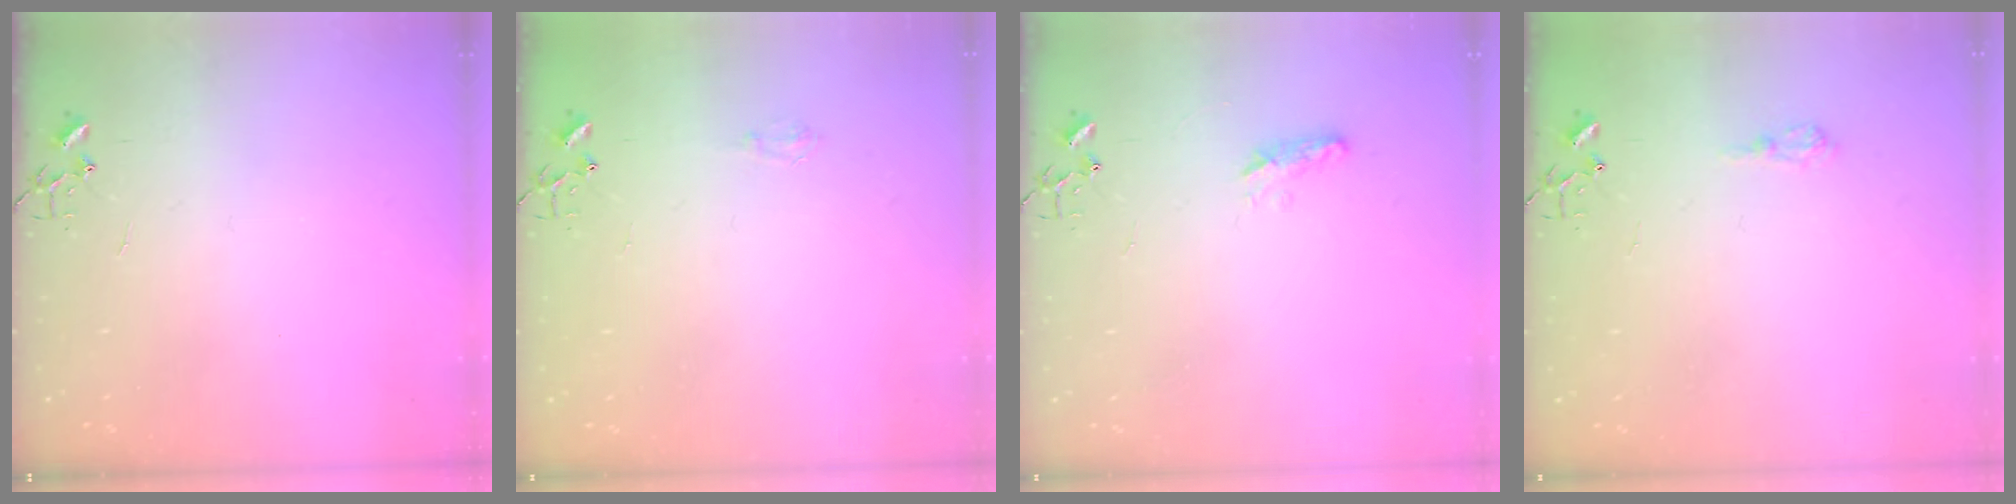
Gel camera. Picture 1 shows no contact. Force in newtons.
{"total": 3.8, "press": 3.8, "slide": 0.5}
{"total": 6.5, "press": 6.4, "slide": 0.7}
{"total": 6.5, "press": 6.5, "slide": 0.9}